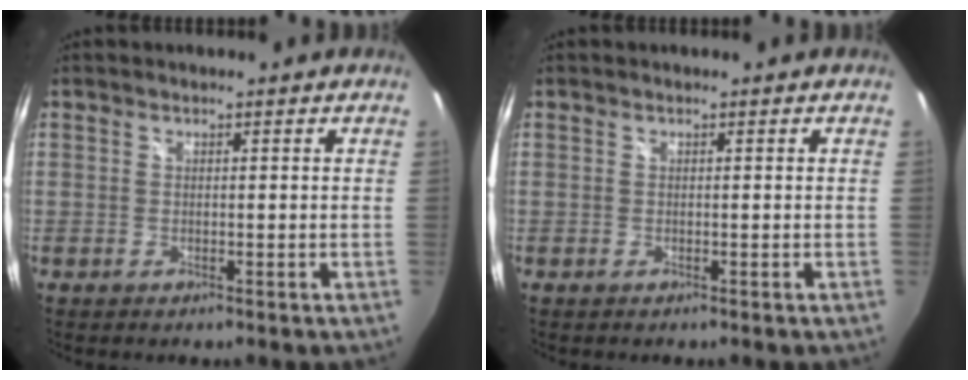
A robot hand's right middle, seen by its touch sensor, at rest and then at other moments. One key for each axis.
{"total": 0.0}